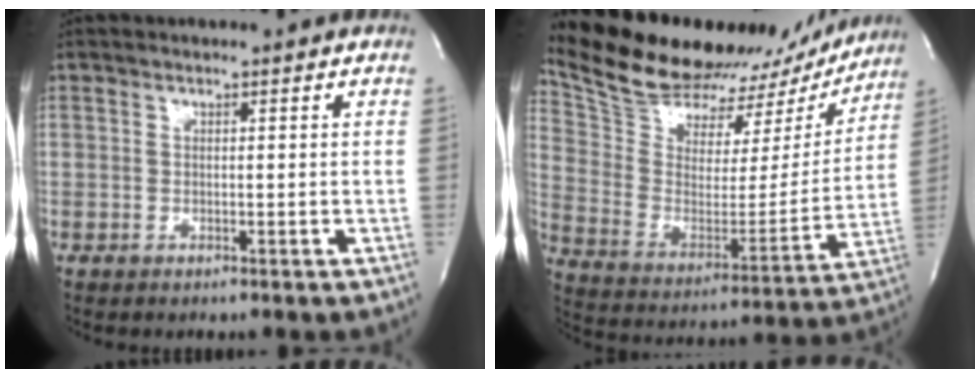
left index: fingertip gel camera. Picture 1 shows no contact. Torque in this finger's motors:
{"motor_torque": [1.10, -1.04, 0.30, 0.10]}